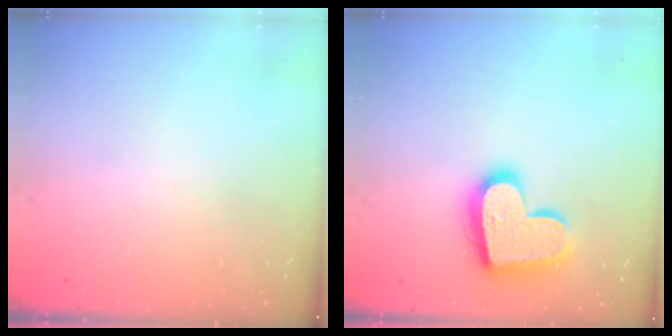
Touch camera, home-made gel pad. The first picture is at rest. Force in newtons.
{"total": 18.0, "press": 18.0, "slide": 1.1}